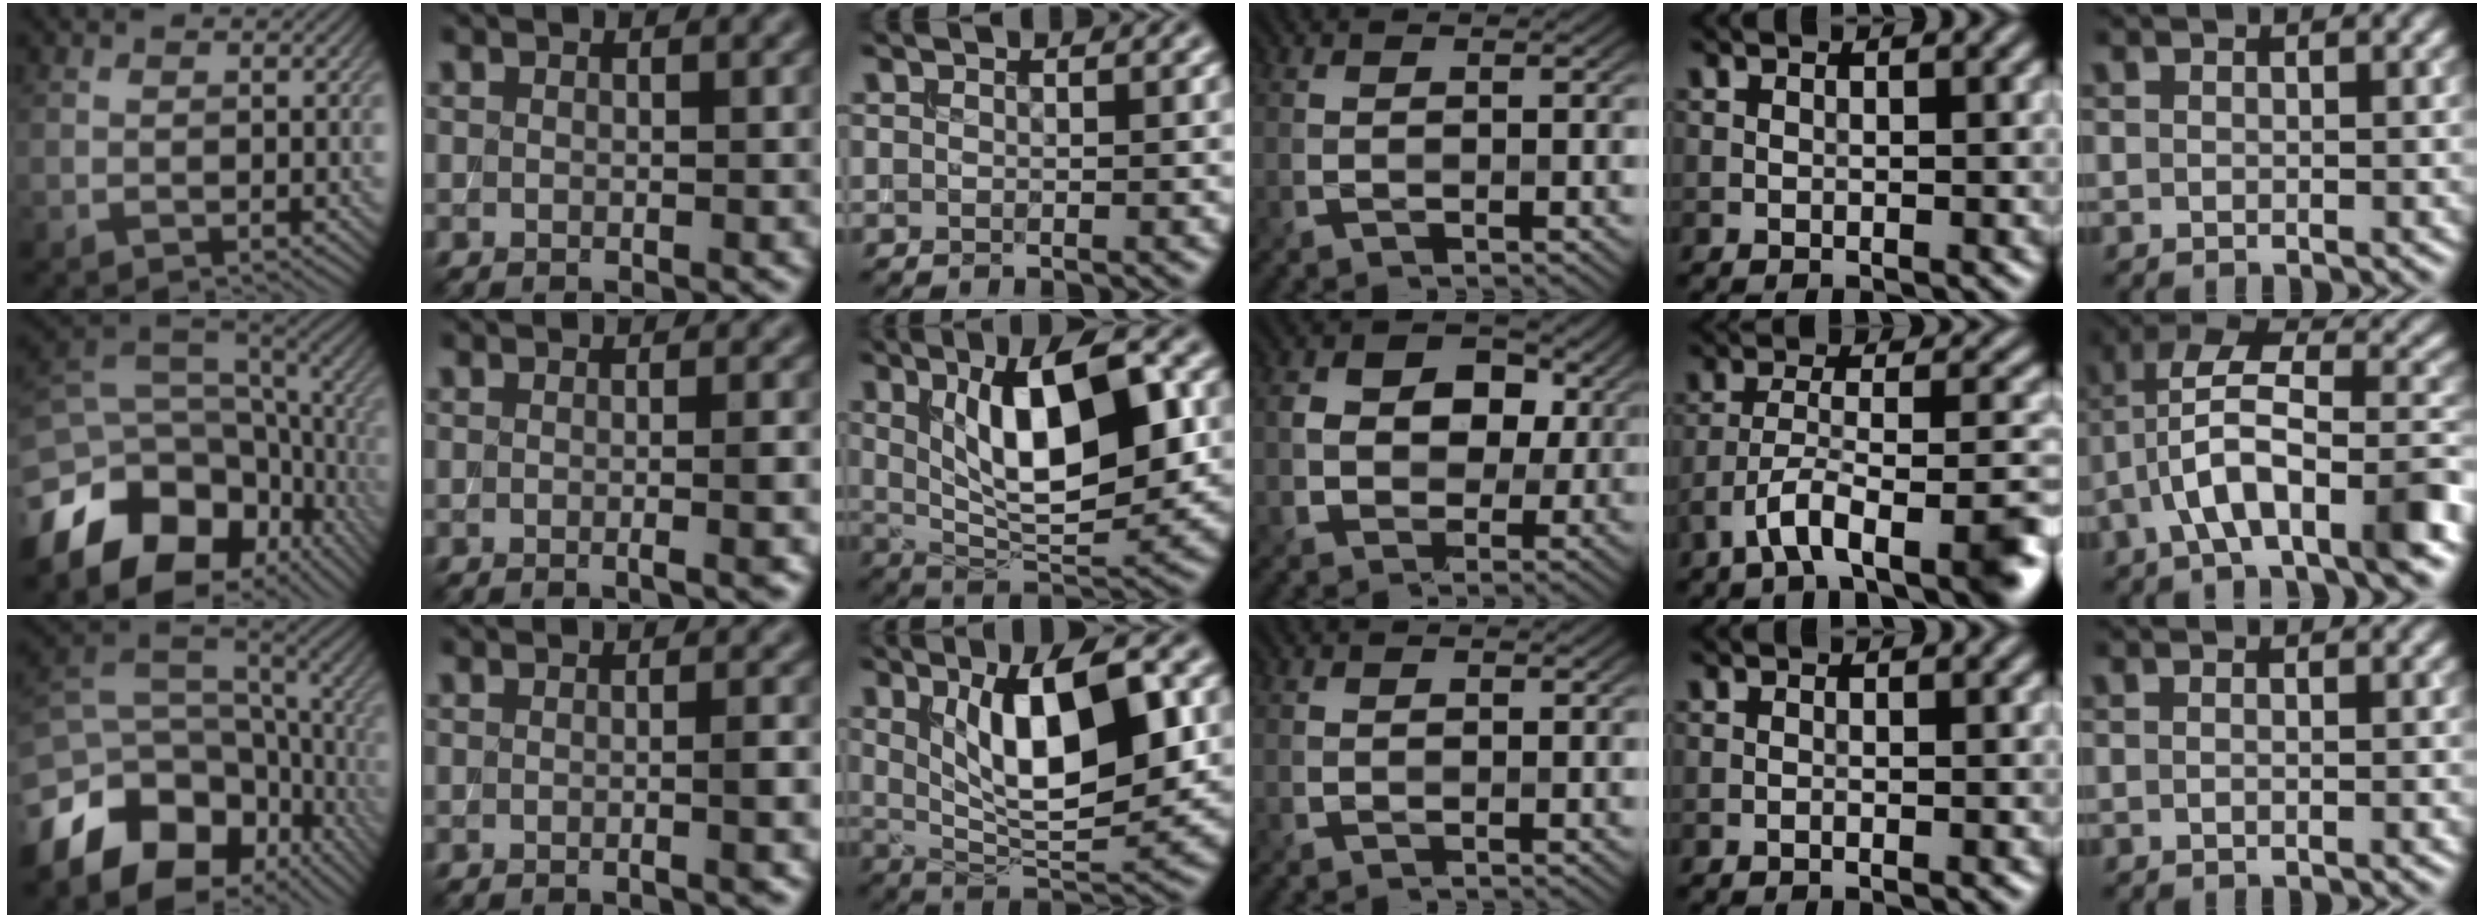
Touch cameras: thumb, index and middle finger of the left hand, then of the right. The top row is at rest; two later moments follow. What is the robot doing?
{"motion": "insert", "object": "backpack"}